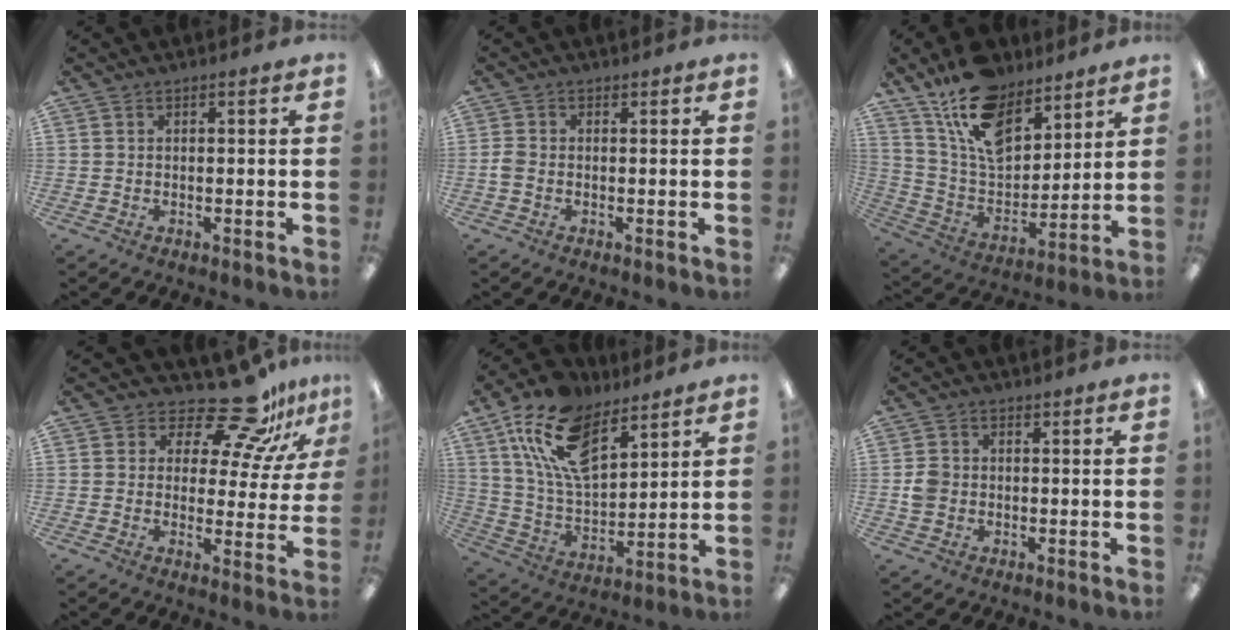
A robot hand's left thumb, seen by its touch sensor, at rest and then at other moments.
{"total": 2.4, "force": [-0.5, 1.8, 1.6], "torque": [-0.032, 0.002, -0.010]}
{"total": 16.7, "force": [11.8, 8.7, 8.0], "torque": [-0.155, -0.061, 0.219]}
{"total": 15.4, "force": [12.4, 5.2, 7.4], "torque": [-0.121, -0.090, 0.213]}
{"total": 17.7, "force": [10.4, 9.1, 11.0], "torque": [-0.224, -0.031, 0.192]}
{"total": 3.8, "force": [-0.1, 3.6, 1.4], "torque": [-0.018, 0.006, -0.003]}